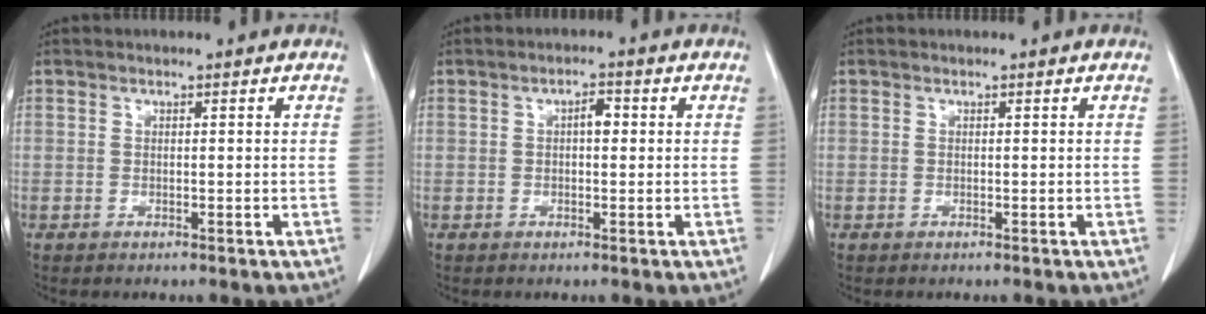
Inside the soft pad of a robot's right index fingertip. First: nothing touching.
{"total": 2.2, "force": [0.3, 1.0, 2.0], "torque": [-0.028, 0.007, 0.002]}
{"total": 0.0}